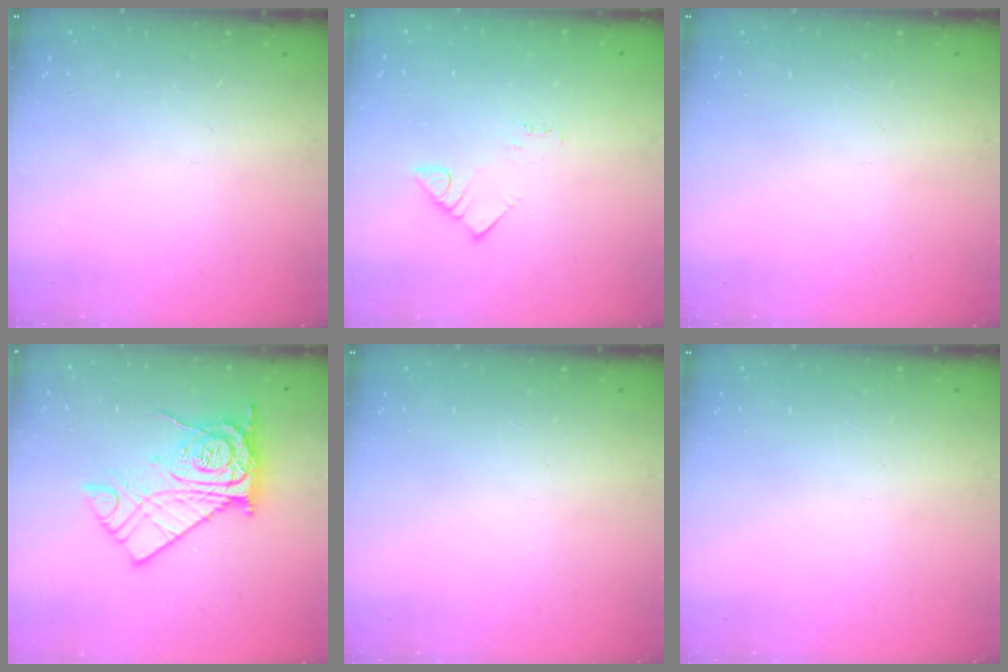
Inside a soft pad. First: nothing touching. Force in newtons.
{"total": 2.5, "press": 2.4, "slide": 0.4}
{"total": 0.0}
{"total": 15.7, "press": 15.6, "slide": 1.7}
{"total": 0.0}
{"total": 0.0}